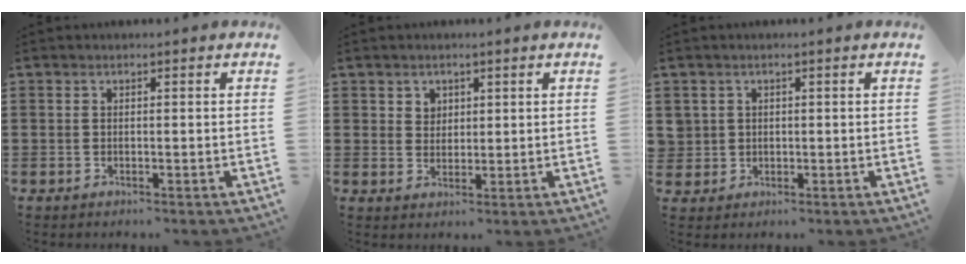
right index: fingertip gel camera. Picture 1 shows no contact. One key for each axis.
{"total": 2.4, "fx": 1.4, "fy": 1.9, "fz": 0.3, "tx": -0.005, "ty": 0.006, "tz": 0.024}
{"total": 1.9, "fx": 0.4, "fy": 1.8, "fz": 0.0, "tx": -0.010, "ty": 0.009, "tz": 0.004}